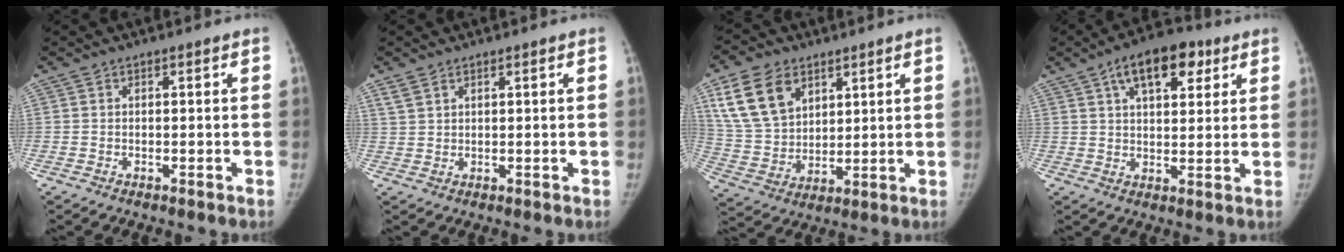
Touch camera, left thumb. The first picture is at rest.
{"total": 2.4, "force": [1.6, 1.5, 1.0], "torque": [-0.016, -0.002, 0.036]}
{"total": 14.5, "force": [7.1, 9.8, 7.9], "torque": [-0.130, -0.021, 0.149]}
{"total": 12.0, "force": [5.8, 6.1, 8.5], "torque": [-0.100, -0.004, 0.087]}